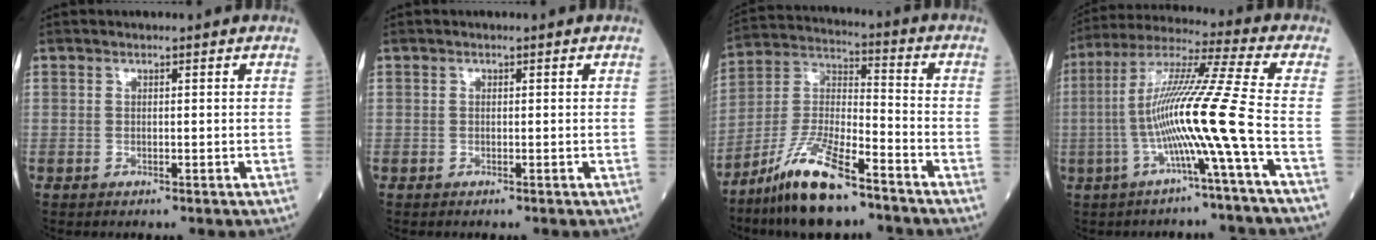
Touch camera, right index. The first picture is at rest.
{"total": 0.0}
{"total": 13.8, "force": [-9.8, 2.5, 9.4], "torque": [-0.197, -0.009, -0.181]}
{"total": 13.8, "force": [-3.6, -2.8, 13.0], "torque": [-0.253, 0.008, -0.072]}